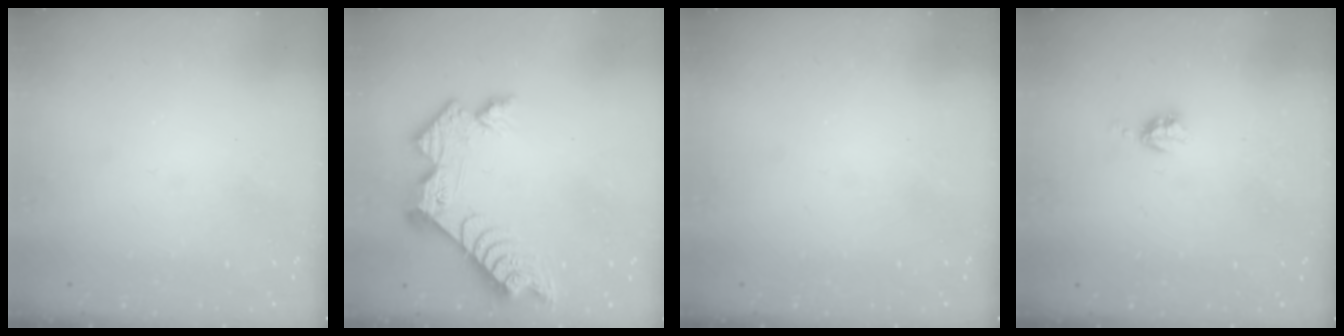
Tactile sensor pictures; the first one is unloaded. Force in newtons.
{"total": 11.5, "press": 11.5, "slide": 0.8}
{"total": 0.0}
{"total": 3.1, "press": 3.0, "slide": 0.4}